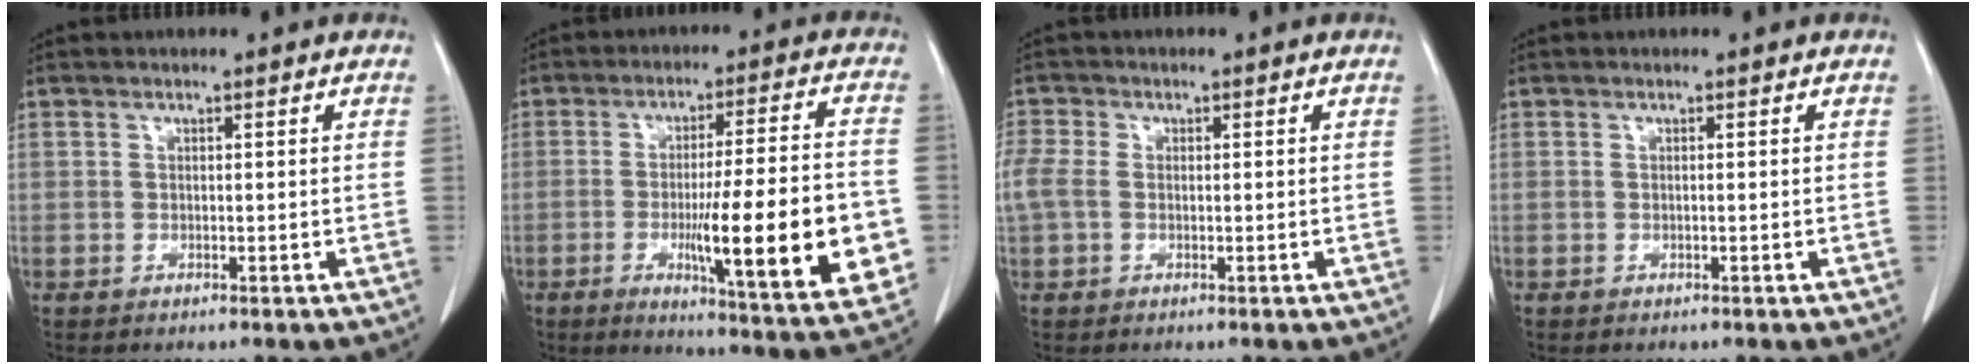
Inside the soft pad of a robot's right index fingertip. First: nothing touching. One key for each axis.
{"total": 20.5, "fx": -4.4, "fy": 1.5, "fz": 20.0, "tx": -0.245, "ty": -0.017, "tz": -0.058}
{"total": 4.8, "fx": 0.0, "fy": 3.5, "fz": 3.2, "tx": -0.109, "ty": 0.022, "tz": 0.002}
{"total": 0.0}